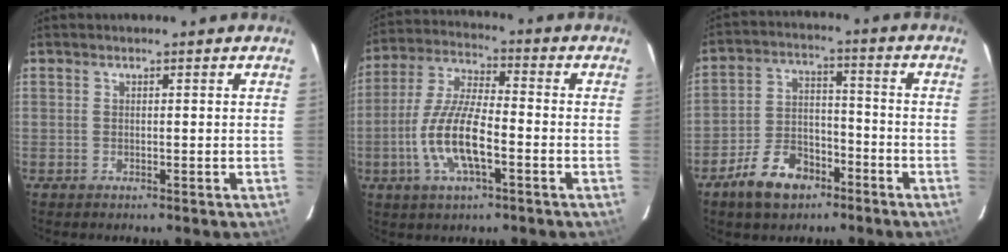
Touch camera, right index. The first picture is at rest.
{"total": 12.2, "force": [-4.1, 3.8, 10.9], "torque": [-0.232, -0.004, -0.077]}
{"total": 10.5, "force": [-6.8, 6.0, 5.3], "torque": [-0.115, 0.019, -0.112]}